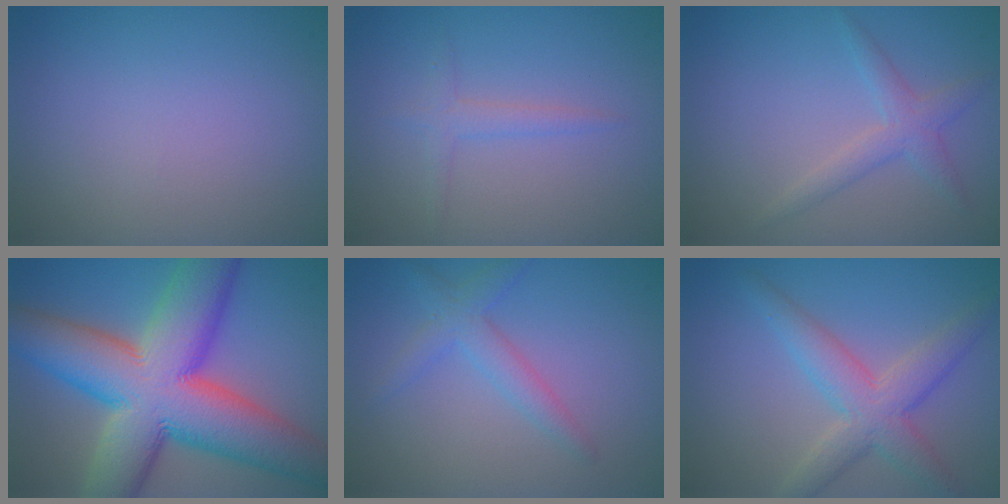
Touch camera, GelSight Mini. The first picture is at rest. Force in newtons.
{"total": 1.4, "press": 1.4, "slide": 0.1}
{"total": 2.2, "press": 2.2, "slide": 0.1}
{"total": 15.7, "press": 15.7, "slide": 0.4}
{"total": 2.5, "press": 2.5, "slide": 0.1}
{"total": 4.6, "press": 4.6, "slide": 0.1}